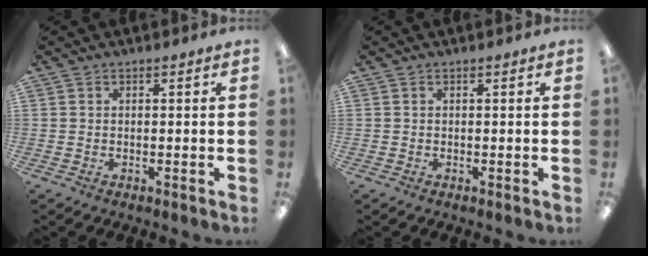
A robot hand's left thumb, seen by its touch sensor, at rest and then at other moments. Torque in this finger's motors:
{"motor_torque": [0.00, 0.00, -0.11, 0.06, 0.00]}